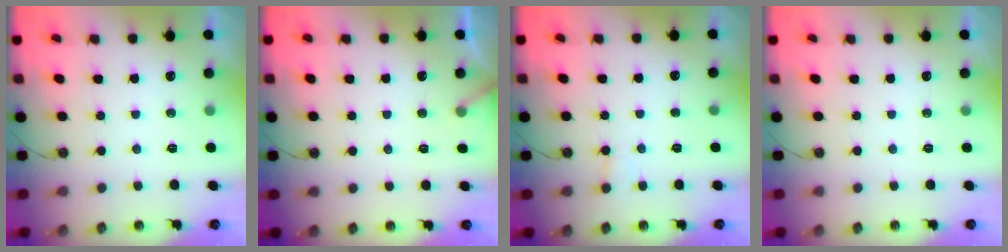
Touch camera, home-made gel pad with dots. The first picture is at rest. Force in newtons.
{"total": 3.7, "press": 3.7, "slide": 0.2}
{"total": 3.4, "press": 3.4, "slide": 0.2}
{"total": 0.0}